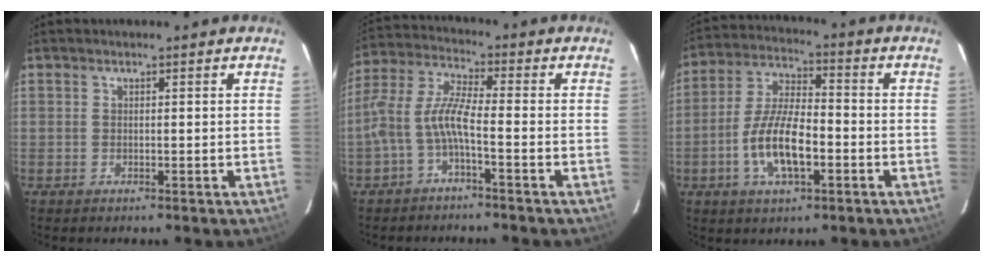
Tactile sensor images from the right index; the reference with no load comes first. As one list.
[{"total": 7.4, "force": [-3.0, 1.3, 6.6], "torque": [-0.160, 0.014, -0.060]}, {"total": 11.8, "force": [-3.8, 4.4, 10.2], "torque": [-0.209, 0.001, -0.070]}]